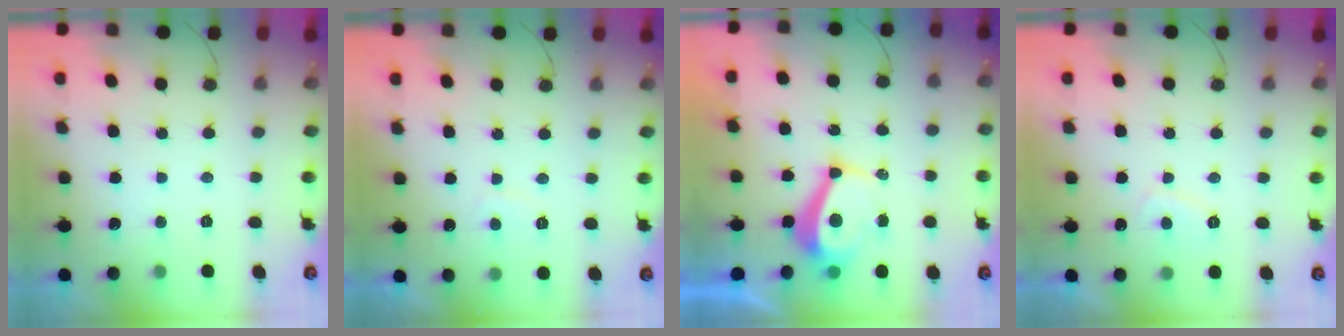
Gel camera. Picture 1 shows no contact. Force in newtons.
{"total": 1.8, "press": 1.7, "slide": 0.6}
{"total": 6.2, "press": 6.2, "slide": 0.7}
{"total": 2.5, "press": 2.3, "slide": 0.8}